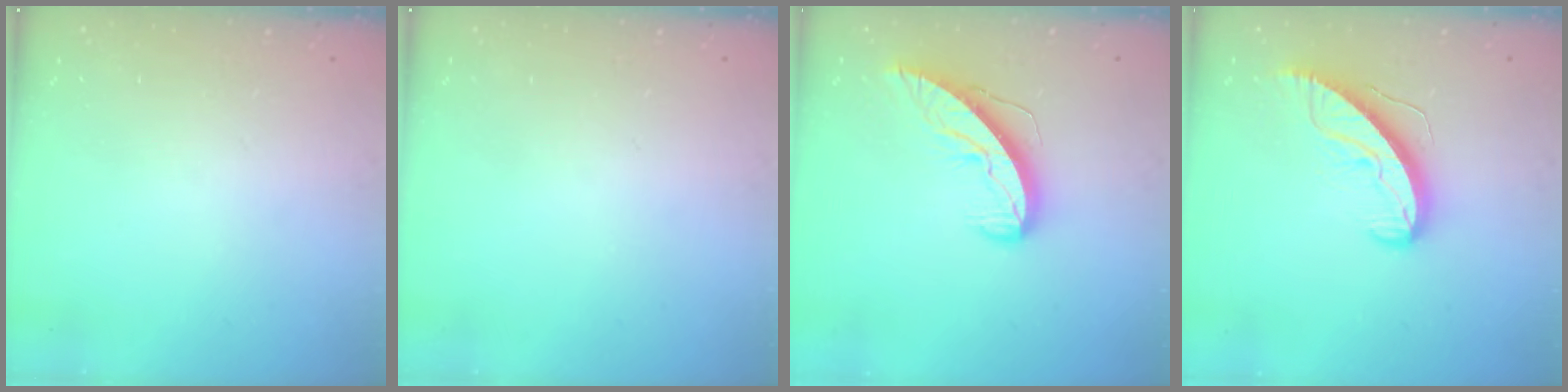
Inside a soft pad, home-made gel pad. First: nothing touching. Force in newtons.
{"total": 0.0}
{"total": 9.7, "press": 9.6, "slide": 0.7}
{"total": 10.5, "press": 10.4, "slide": 1.0}